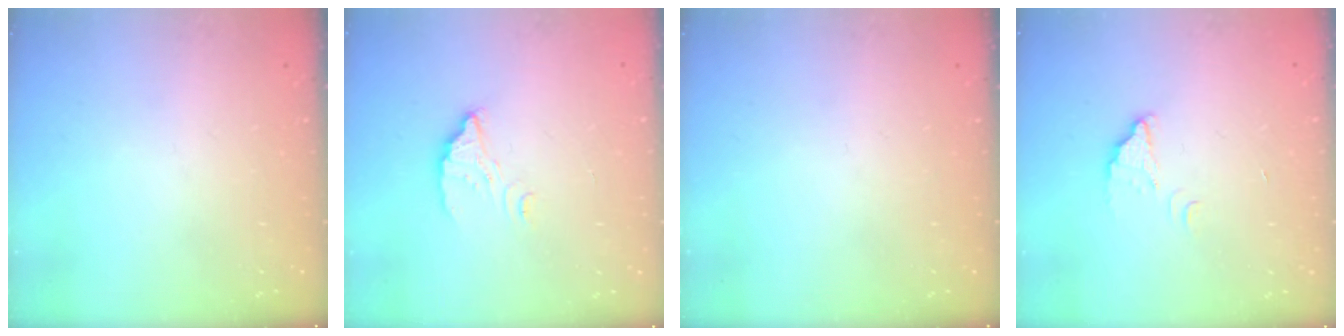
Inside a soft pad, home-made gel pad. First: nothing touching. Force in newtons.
{"total": 3.4, "press": 3.4, "slide": 0.1}
{"total": 0.0}
{"total": 2.1, "press": 2.1, "slide": 0.1}